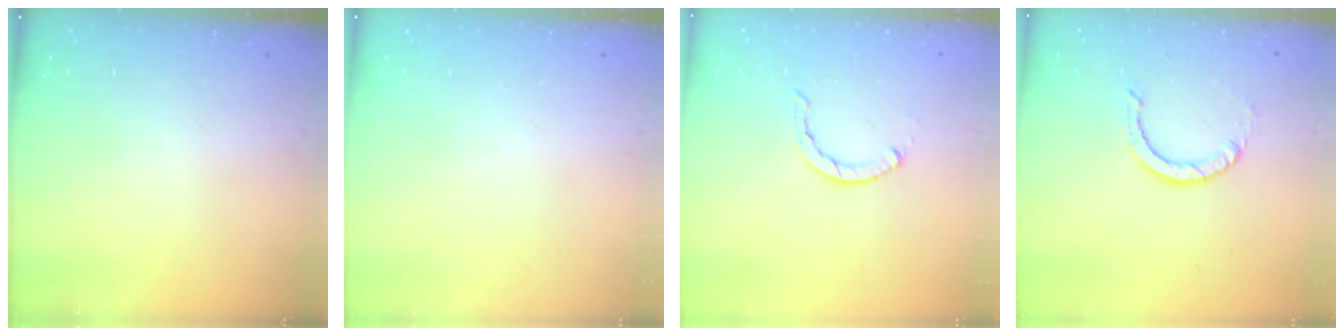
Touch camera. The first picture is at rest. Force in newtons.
{"total": 0.0}
{"total": 1.2, "press": 1.2, "slide": 0.2}
{"total": 3.8, "press": 3.8, "slide": 0.4}